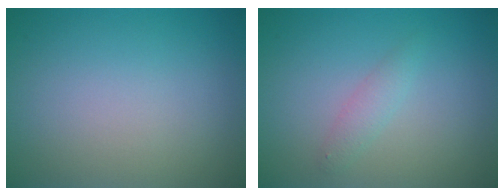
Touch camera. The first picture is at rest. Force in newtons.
{"total": 1.4, "press": 1.4, "slide": 0.0}